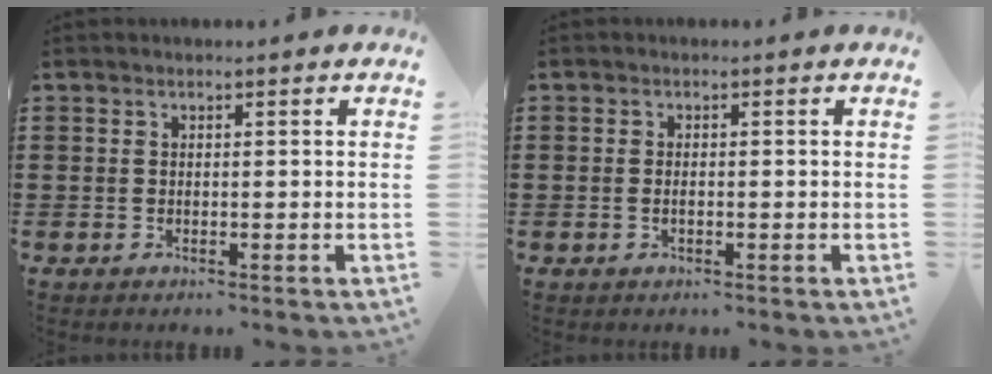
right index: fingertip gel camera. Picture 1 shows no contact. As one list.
[{"total": 1.0, "force": [-0.2, 0.4, 0.9], "torque": [-0.018, -0.002, -0.004]}]